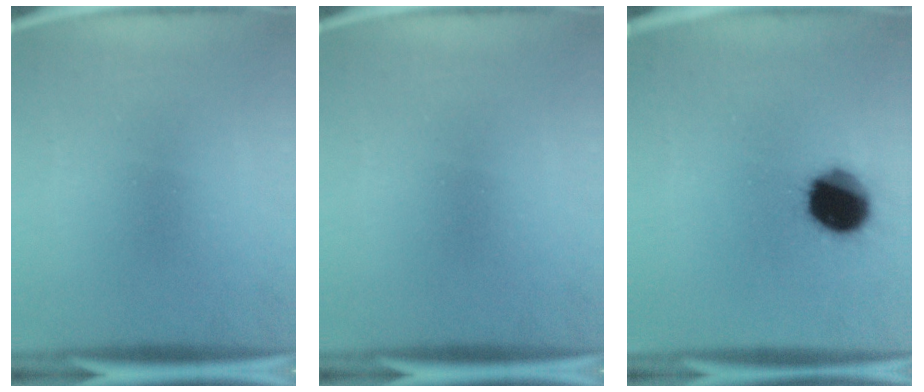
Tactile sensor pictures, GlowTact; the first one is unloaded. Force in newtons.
{"total": 0.0}
{"total": 13.9}